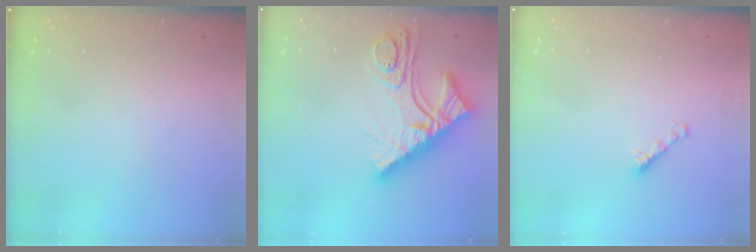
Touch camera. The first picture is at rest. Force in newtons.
{"total": 15.8, "press": 15.8, "slide": 0.6}
{"total": 2.7, "press": 2.6, "slide": 0.7}